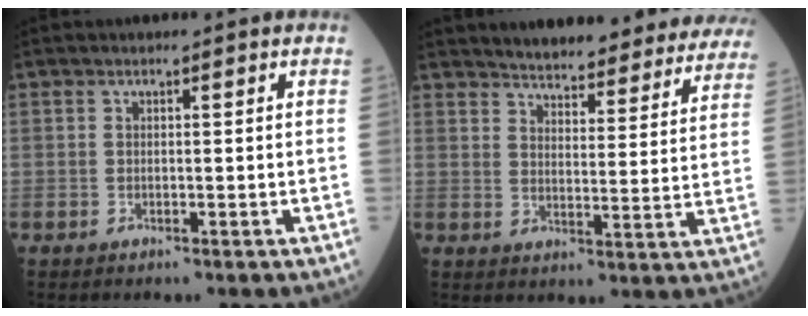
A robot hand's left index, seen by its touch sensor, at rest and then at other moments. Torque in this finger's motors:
{"motor_torque": [0.27, -0.82, 0.35, 0.14]}